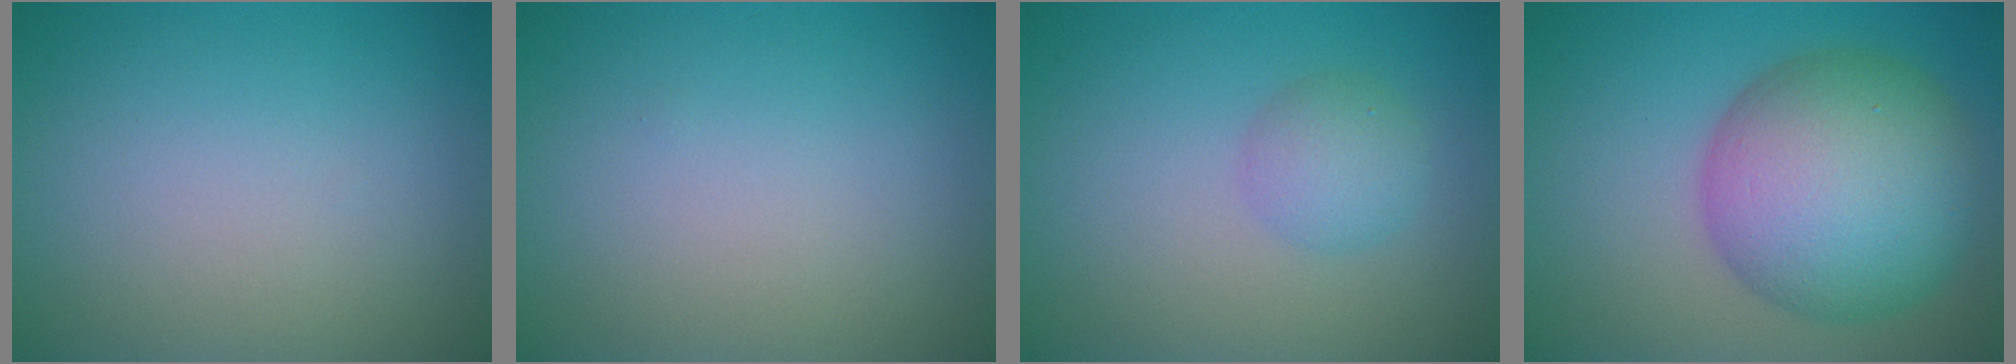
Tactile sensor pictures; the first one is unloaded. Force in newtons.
{"total": 0.0}
{"total": 2.5, "press": 2.5, "slide": 0.1}
{"total": 11.6, "press": 11.6, "slide": 0.3}